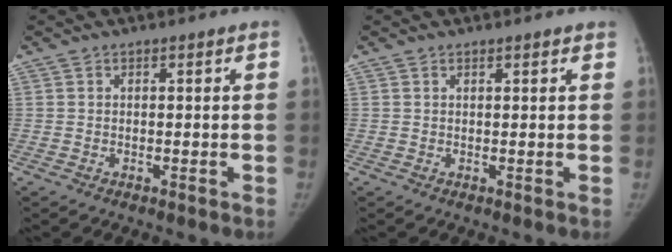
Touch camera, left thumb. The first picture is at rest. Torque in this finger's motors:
{"motor_torque": [-0.08, 0.04, -0.20, 0.31, -0.01]}